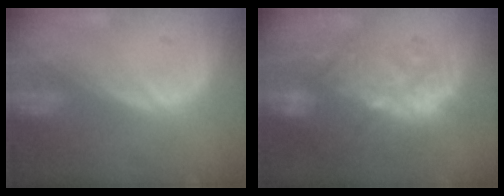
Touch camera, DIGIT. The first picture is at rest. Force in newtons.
{"total": 11.1, "press": 9.8, "slide": 5.3}